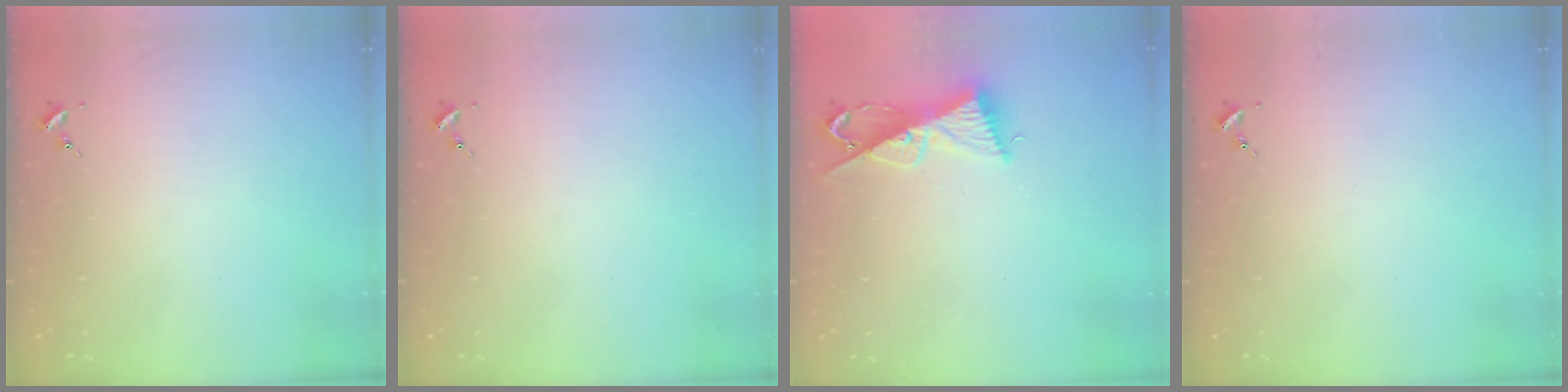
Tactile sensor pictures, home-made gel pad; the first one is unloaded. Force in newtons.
{"total": 0.0}
{"total": 9.9, "press": 9.9, "slide": 0.4}
{"total": 0.0}